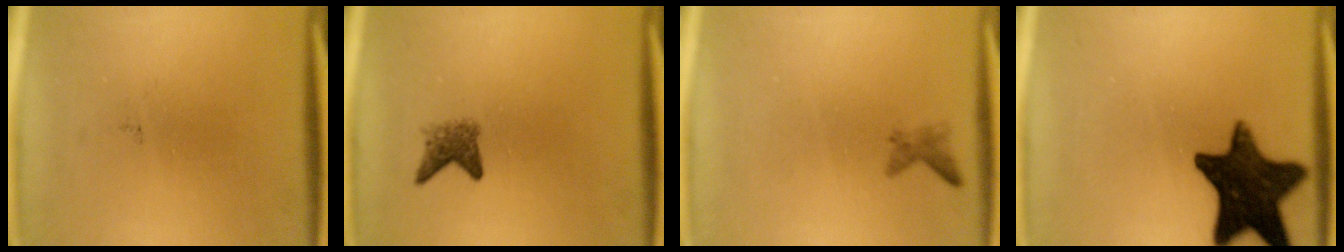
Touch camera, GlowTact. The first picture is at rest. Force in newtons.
{"total": 2.3}
{"total": 1.1}
{"total": 15.8}